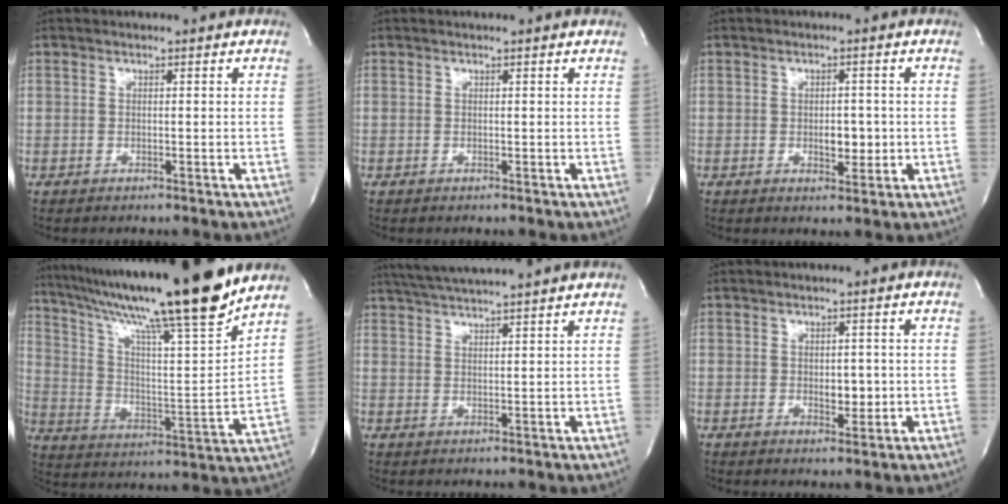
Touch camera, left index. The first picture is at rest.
{"total": 0.7, "force": [0.7, 0.0, 0.2], "torque": [-0.005, 0.009, 0.009]}
{"total": 3.2, "force": [-0.4, 1.8, 2.7], "torque": [-0.036, 0.001, -0.001]}
{"total": 23.6, "force": [19.1, -0.8, 13.8], "torque": [-0.236, -0.027, 0.304]}
{"total": 11.2, "force": [10.1, -0.9, 4.9], "torque": [-0.091, 0.027, 0.147]}
{"total": 2.8, "force": [-0.1, 1.6, 2.3], "torque": [-0.030, -0.002, 0.005]}